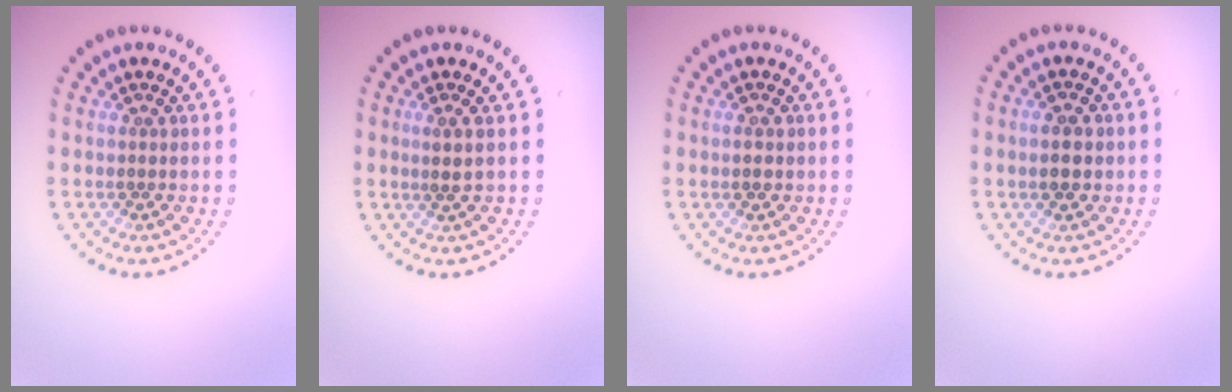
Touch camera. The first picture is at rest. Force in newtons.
{"total": 1.2, "press": 0.8, "slide": 0.8}
{"total": 1.3, "press": 1.3, "slide": 0.2}
{"total": 2.2, "press": 2.1, "slide": 0.3}